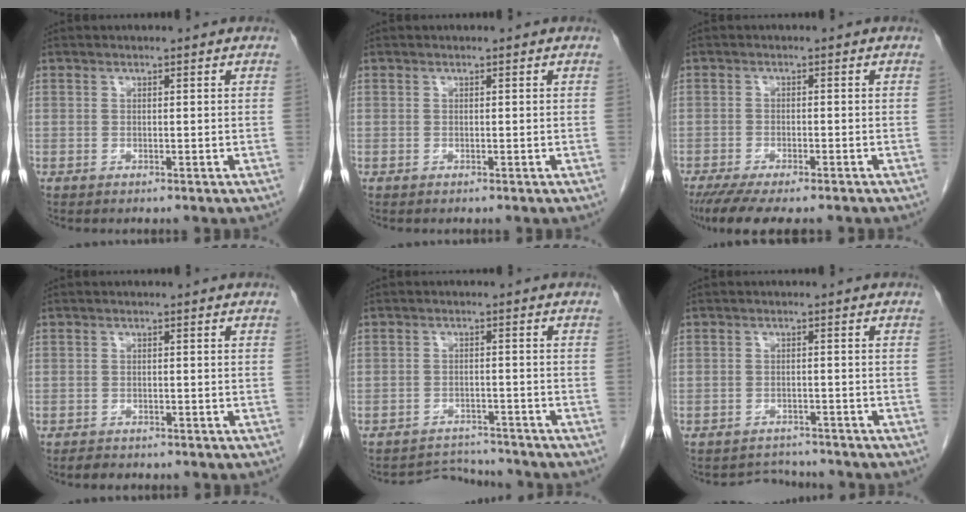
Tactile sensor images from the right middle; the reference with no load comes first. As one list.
[{"total": 0.0}, {"total": 10.2, "force": [-8.2, 2.3, 5.6], "torque": [-0.083, -0.013, -0.125]}, {"total": 2.0, "force": [-1.7, 0.9, 0.6], "torque": [-0.017, -0.002, -0.022]}, {"total": 4.7, "force": [-4.4, 0.3, -1.5], "torque": [0.026, 0.009, -0.067]}, {"total": 3.3, "force": [-3.1, 0.8, -0.9], "torque": [0.012, 0.004, -0.046]}]